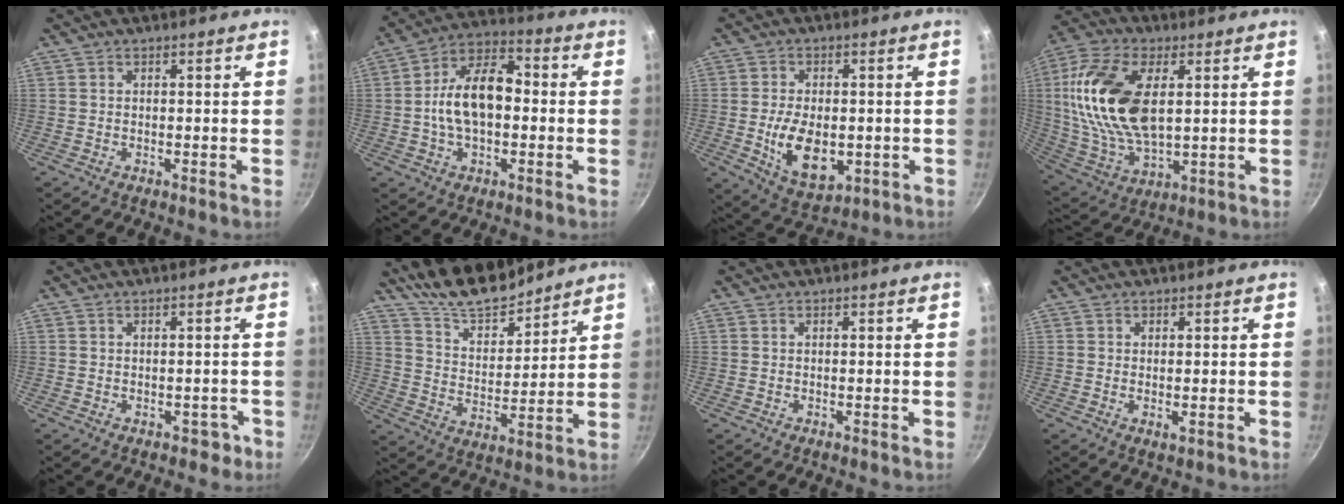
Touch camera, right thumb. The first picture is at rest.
{"total": 13.9, "force": [-0.6, 8.4, 11.1], "torque": [-0.168, 0.040, -0.026]}
{"total": 11.5, "force": [-1.6, 7.1, 9.0], "torque": [-0.140, -0.007, -0.012]}
{"total": 21.2, "force": [4.1, 11.4, 17.5], "torque": [-0.338, -0.005, 0.079]}
{"total": 2.2, "force": [-1.0, 1.7, 1.0], "torque": [0.006, 0.019, 0.001]}
{"total": 12.4, "force": [11.1, 3.8, 4.0], "torque": [-0.042, -0.083, 0.198]}
{"total": 0.0}
{"total": 1.2, "force": [-0.1, 0.4, 1.1], "torque": [-0.023, -0.005, -0.001]}